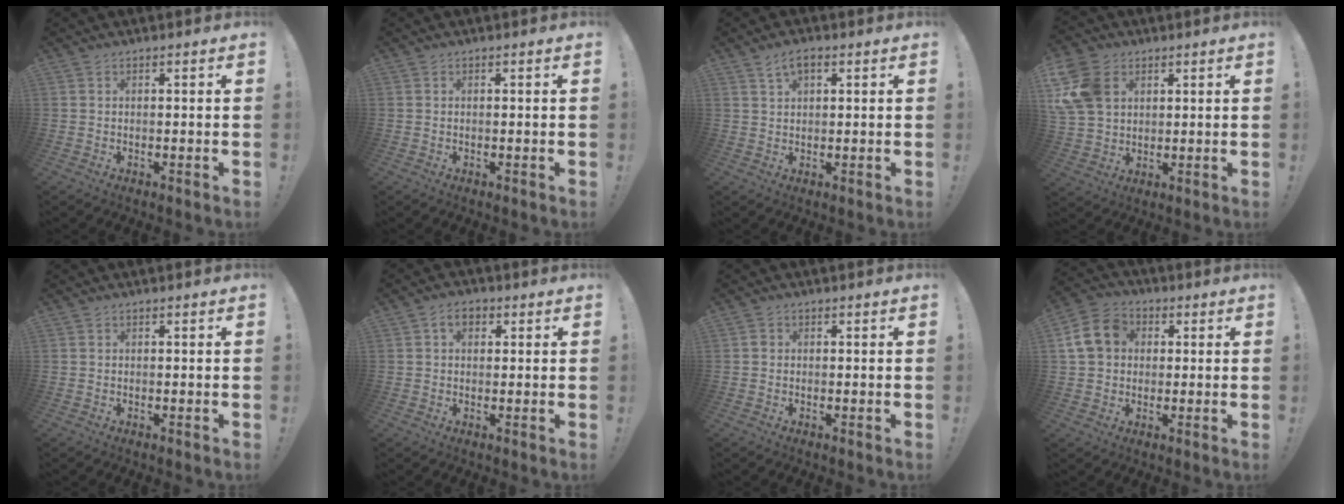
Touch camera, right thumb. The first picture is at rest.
{"total": 0.0}
{"total": 4.3, "force": [2.1, 2.3, 3.0], "torque": [-0.047, -0.002, 0.038]}
{"total": 14.2, "force": [4.6, 10.6, 8.3], "torque": [-0.169, -0.006, 0.094]}
{"total": 0.0}
{"total": 4.3, "force": [1.5, 3.0, 2.8], "torque": [-0.035, 0.002, 0.024]}
{"total": 1.1, "force": [0.0, 1.1, 0.3], "torque": [-0.002, 0.002, -0.001]}
{"total": 12.6, "force": [2.6, 10.5, 6.4], "torque": [-0.112, 0.009, 0.056]}